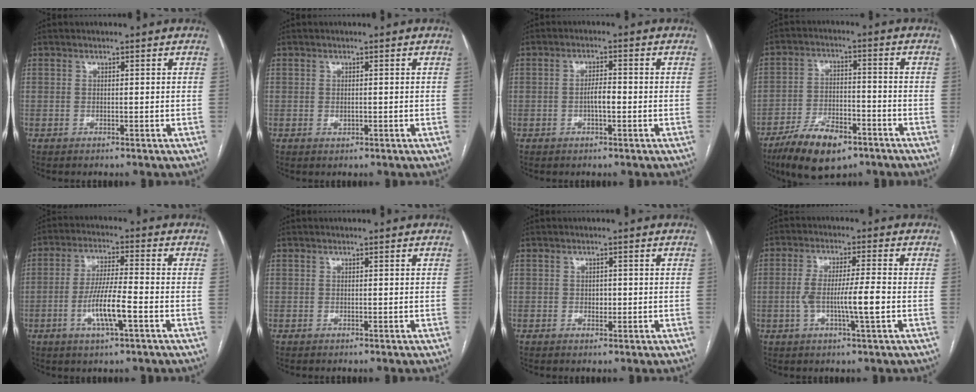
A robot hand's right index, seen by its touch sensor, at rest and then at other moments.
{"total": 0.9, "force": [-0.1, 0.6, 0.6], "torque": [-0.011, -0.001, 0.000]}
{"total": 2.9, "force": [-0.7, 0.8, 2.7], "torque": [-0.045, 0.005, -0.012]}
{"total": 11.5, "force": [-7.6, 4.6, 7.4], "torque": [-0.133, -0.005, -0.128]}
{"total": 8.1, "force": [-2.8, 0.8, 7.6], "torque": [-0.146, -0.003, -0.051]}
{"total": 0.0}
{"total": 1.5, "force": [-0.1, 1.2, 1.0], "torque": [-0.012, 0.002, 0.002]}
{"total": 7.4, "force": [-1.5, 0.1, 7.2], "torque": [-0.136, 0.003, -0.027]}